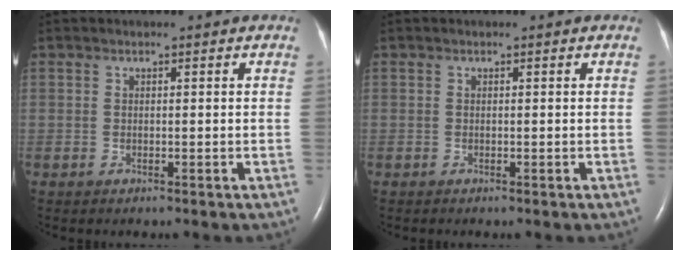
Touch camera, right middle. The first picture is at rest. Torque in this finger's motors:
{"motor_torque": [0.00, 0.00, 0.00, 0.00]}